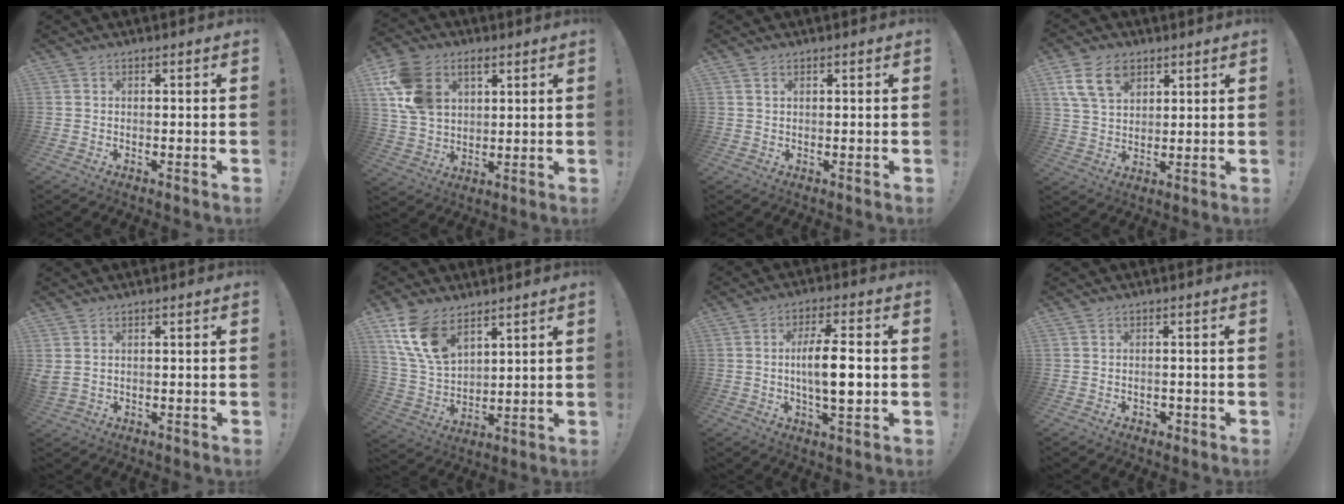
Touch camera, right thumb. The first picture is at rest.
{"total": 14.6, "force": [6.0, 10.4, 8.4], "torque": [-0.157, -0.023, 0.119]}
{"total": 0.9, "force": [0.5, 0.3, 0.6], "torque": [-0.011, 0.001, 0.010]}
{"total": 11.7, "force": [6.2, 7.8, 6.2], "torque": [-0.108, -0.015, 0.122]}
{"total": 2.2, "force": [1.0, 1.2, 1.5], "torque": [-0.024, -0.003, 0.018]}
{"total": 13.8, "force": [8.3, 7.9, 7.7], "torque": [-0.168, -0.038, 0.162]}
{"total": 10.9, "force": [-0.8, 2.7, 10.5], "torque": [-0.183, 0.003, -0.021]}
{"total": 1.6, "force": [-0.9, 1.1, 0.7], "torque": [-0.016, 0.003, -0.015]}